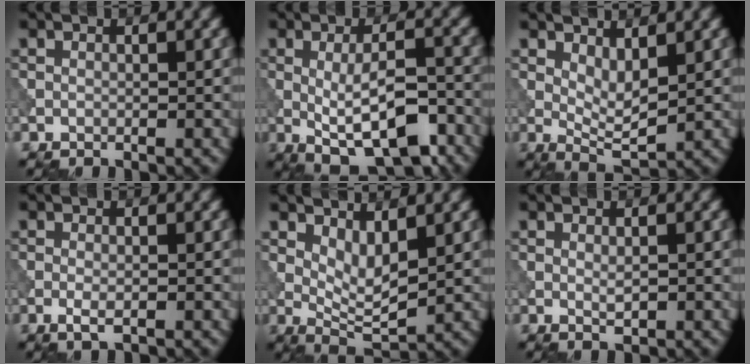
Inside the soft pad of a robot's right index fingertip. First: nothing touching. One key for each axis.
{"total": 8.3, "fx": -2.6, "fy": 2.7, "fz": 7.3, "tx": -0.116, "ty": -0.007, "tz": -0.036}
{"total": 3.1, "fx": 1.0, "fy": 1.2, "fz": 2.7, "tx": -0.052, "ty": -0.008, "tz": 0.022}
{"total": 1.6, "fx": -0.6, "fy": 0.5, "fz": 1.4, "tx": -0.030, "ty": -0.004, "tz": -0.013}
{"total": 3.6, "fx": 1.4, "fy": 1.4, "fz": 3.0, "tx": -0.058, "ty": -0.012, "tz": 0.029}
{"total": 1.0, "fx": 0.1, "fy": 0.3, "fz": 1.0, "tx": -0.019, "ty": -0.002, "tz": 0.002}